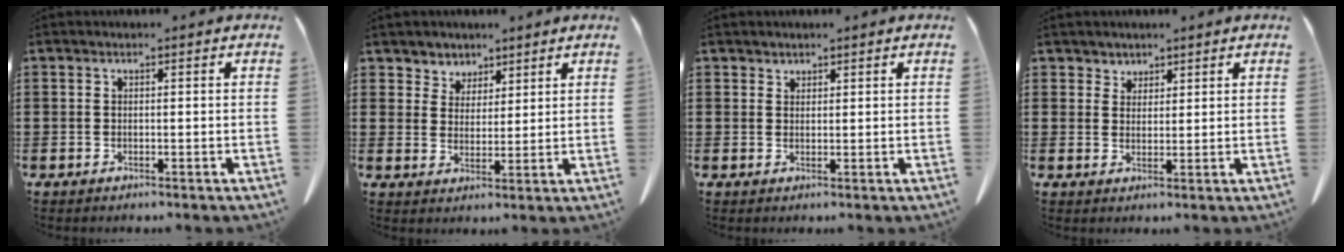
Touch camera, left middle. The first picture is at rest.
{"total": 4.0, "force": [3.2, 2.3, -0.3], "torque": [-0.015, -0.005, 0.060]}
{"total": 1.3, "force": [1.2, 0.4, -0.1], "torque": [-0.002, -0.002, 0.026]}
{"total": 2.3, "force": [2.0, 1.3, 0.0], "torque": [-0.008, 0.004, 0.039]}